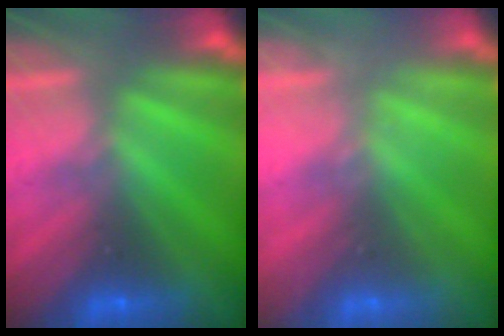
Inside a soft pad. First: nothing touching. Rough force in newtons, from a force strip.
{"total": 2.1}